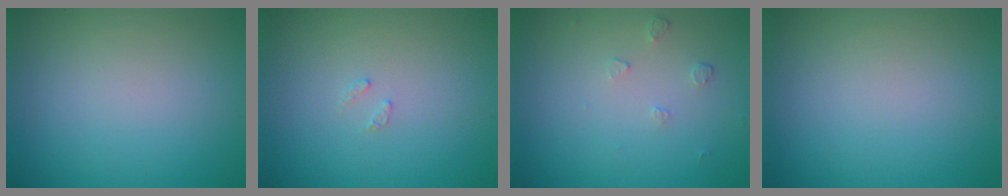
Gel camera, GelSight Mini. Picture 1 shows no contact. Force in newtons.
{"total": 0.8, "press": 0.7, "slide": 0.1}
{"total": 0.6, "press": 0.4, "slide": 0.5}
{"total": 0.0}